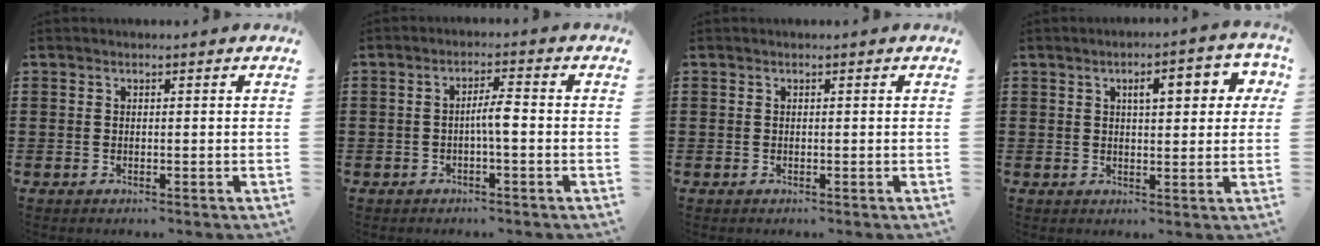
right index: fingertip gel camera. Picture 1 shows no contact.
{"total": 3.5, "force": [-0.7, 0.5, 3.4], "torque": [-0.069, 0.001, -0.017]}
{"total": 0.0}
{"total": 5.2, "force": [1.7, 1.9, 4.6], "torque": [-0.062, -0.002, 0.018]}